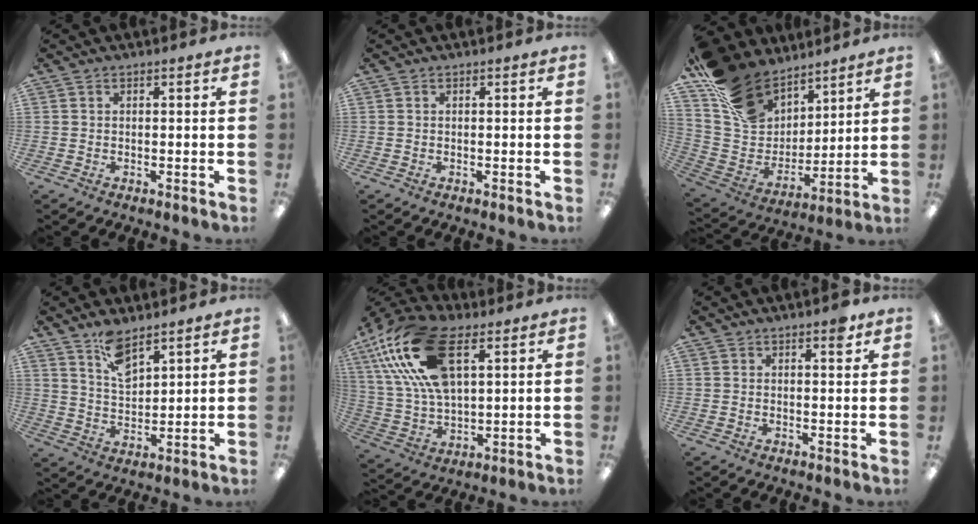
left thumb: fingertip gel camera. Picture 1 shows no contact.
{"total": 0.0}
{"total": 20.2, "force": [13.6, 12.4, 8.3], "torque": [-0.175, -0.073, 0.265]}
{"total": 8.3, "force": [6.4, 3.5, 3.9], "torque": [-0.063, -0.036, 0.113]}
{"total": 22.3, "force": [10.7, 11.6, 15.8], "torque": [-0.342, -0.025, 0.186]}
{"total": 3.0, "force": [2.0, 1.0, 2.0], "torque": [-0.019, -0.007, 0.029]}